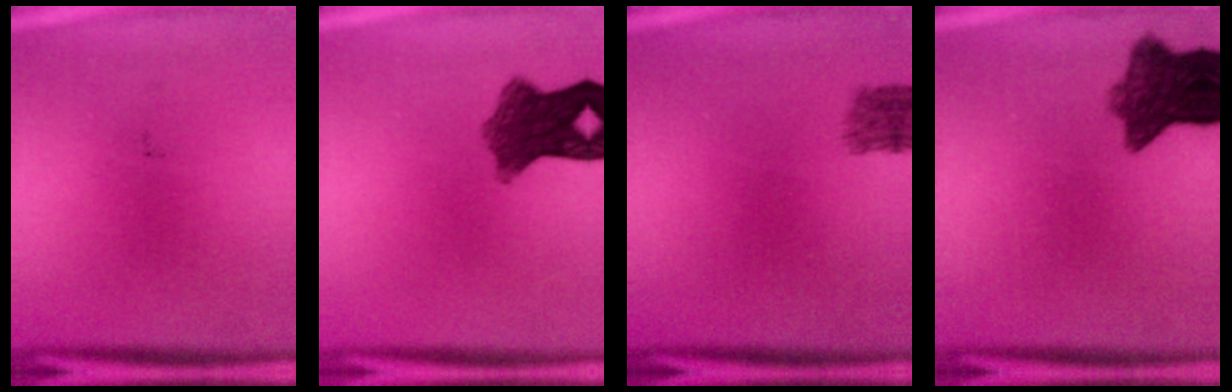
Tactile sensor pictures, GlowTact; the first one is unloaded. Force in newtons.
{"total": 8.0}
{"total": 2.5}
{"total": 8.6}